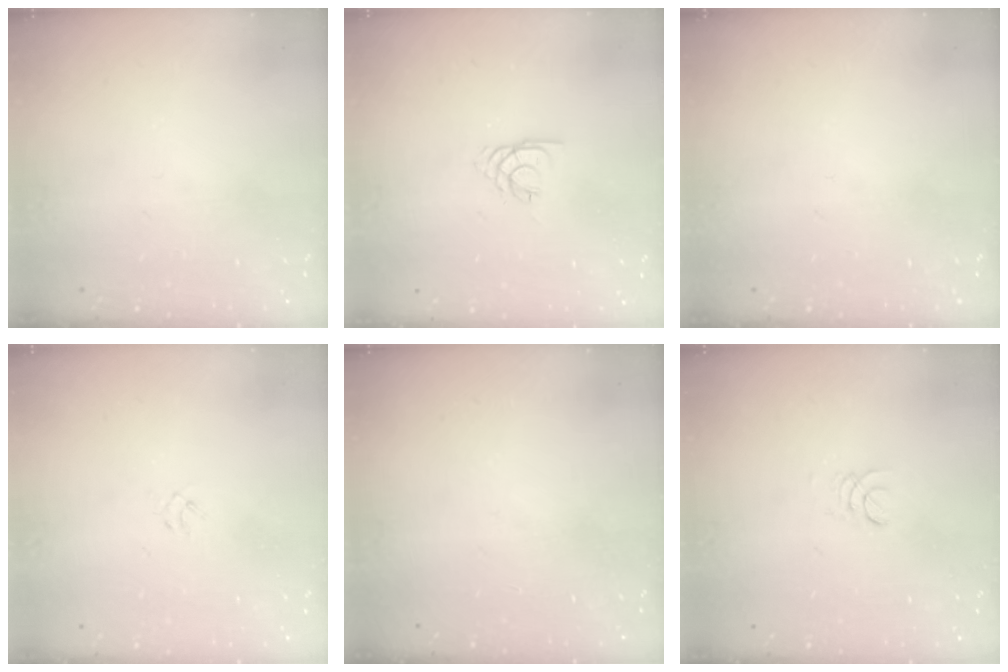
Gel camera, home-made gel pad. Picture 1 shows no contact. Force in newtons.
{"total": 1.7, "press": 1.7, "slide": 0.4}
{"total": 0.0}
{"total": 1.3, "press": 1.2, "slide": 0.5}
{"total": 0.0}
{"total": 2.0, "press": 2.0, "slide": 0.2}